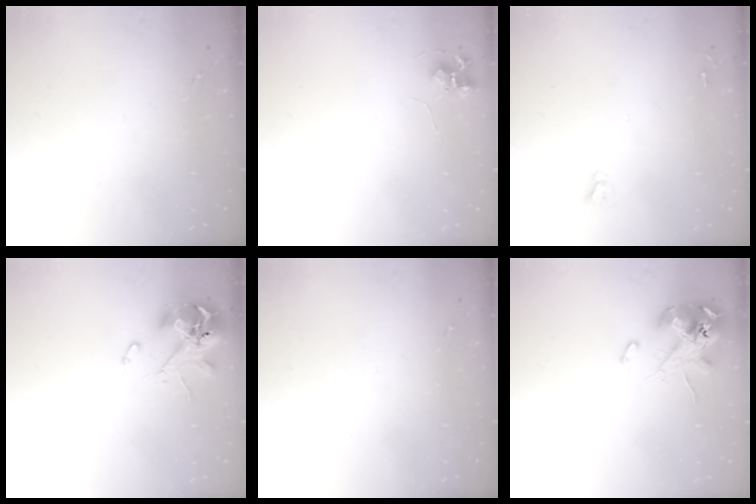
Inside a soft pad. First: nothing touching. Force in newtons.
{"total": 6.9, "press": 6.9, "slide": 0.7}
{"total": 2.7, "press": 2.7, "slide": 0.2}
{"total": 10.7, "press": 10.6, "slide": 1.4}
{"total": 0.0}
{"total": 12.1, "press": 11.9, "slide": 2.2}